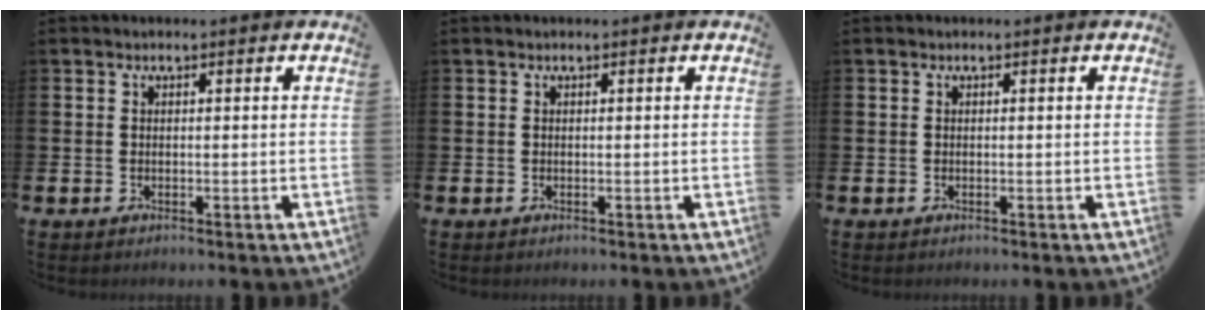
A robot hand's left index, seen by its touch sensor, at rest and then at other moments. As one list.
[{"total": 0.0}, {"total": 0.0}]